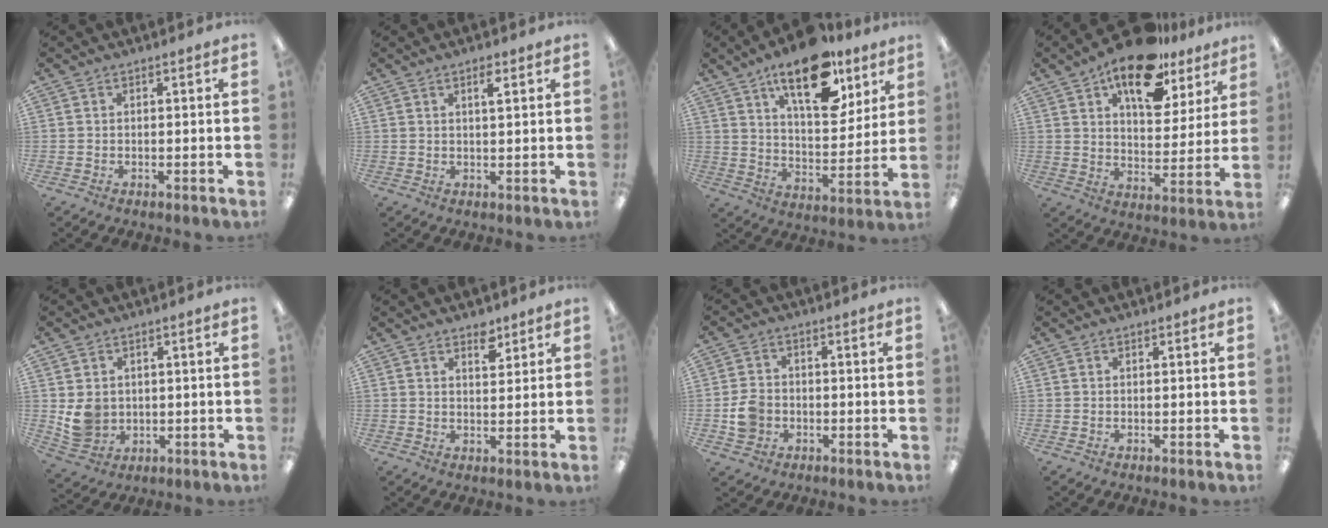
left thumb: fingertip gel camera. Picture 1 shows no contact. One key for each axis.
{"total": 2.7, "fx": 1.7, "fy": 0.6, "fz": 2.1, "tx": -0.038, "ty": 0.000, "tz": 0.026}
{"total": 19.1, "fx": 12.5, "fy": 8.3, "fz": 11.8, "tx": -0.174, "ty": -0.063, "tz": 0.208}
{"total": 17.5, "fx": 11.6, "fy": 8.5, "fz": 10.0, "tx": -0.144, "ty": -0.061, "tz": 0.198}
{"total": 6.2, "fx": 1.0, "fy": 5.7, "fz": 2.4, "tx": -0.044, "ty": 0.006, "tz": 0.025}
{"total": 4.4, "fx": 3.3, "fy": 2.1, "fz": 2.1, "tx": -0.008, "ty": -0.023, "tz": 0.052}
{"total": 5.6, "fx": -1.5, "fy": 4.8, "fz": 2.5, "tx": -0.040, "ty": 0.008, "tz": -0.027}
{"total": 0.0}